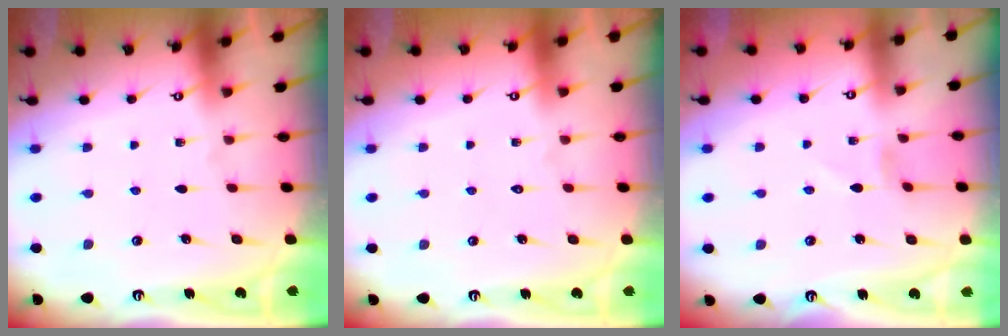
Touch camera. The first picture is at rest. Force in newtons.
{"total": 1.7, "press": 1.7, "slide": 0.1}
{"total": 0.0}